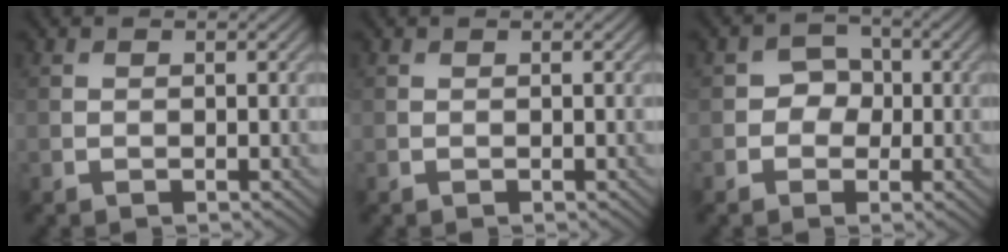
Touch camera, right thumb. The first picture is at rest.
{"total": 0.0}
{"total": 3.0, "force": [-0.3, 2.7, 1.2], "torque": [-0.007, 0.001, -0.022]}